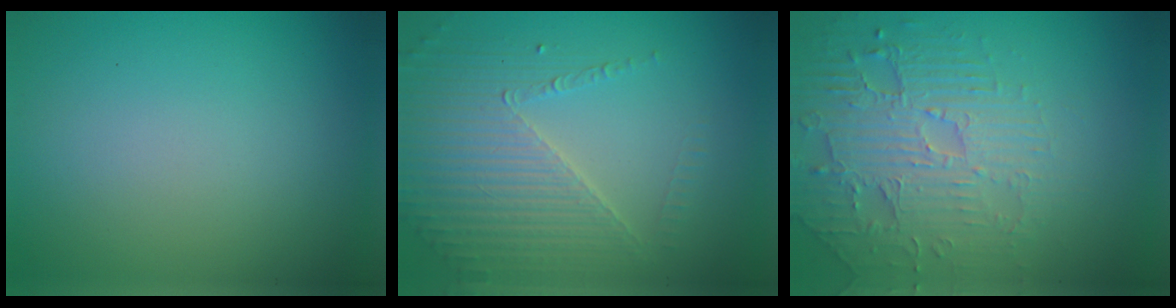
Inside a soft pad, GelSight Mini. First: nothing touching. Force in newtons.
{"total": 4.7, "press": 4.0, "slide": 2.5}
{"total": 4.4, "press": 4.1, "slide": 1.5}